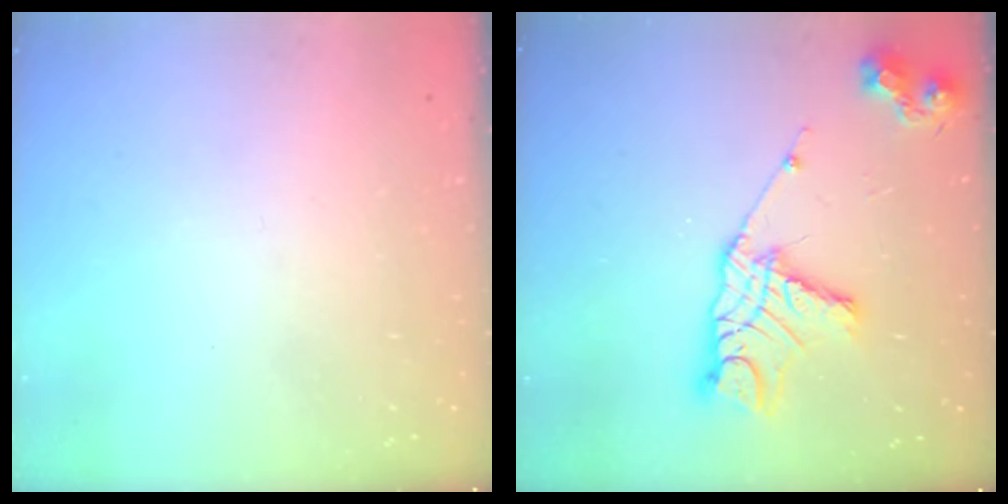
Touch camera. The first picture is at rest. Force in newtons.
{"total": 16.2, "press": 16.2, "slide": 1.3}